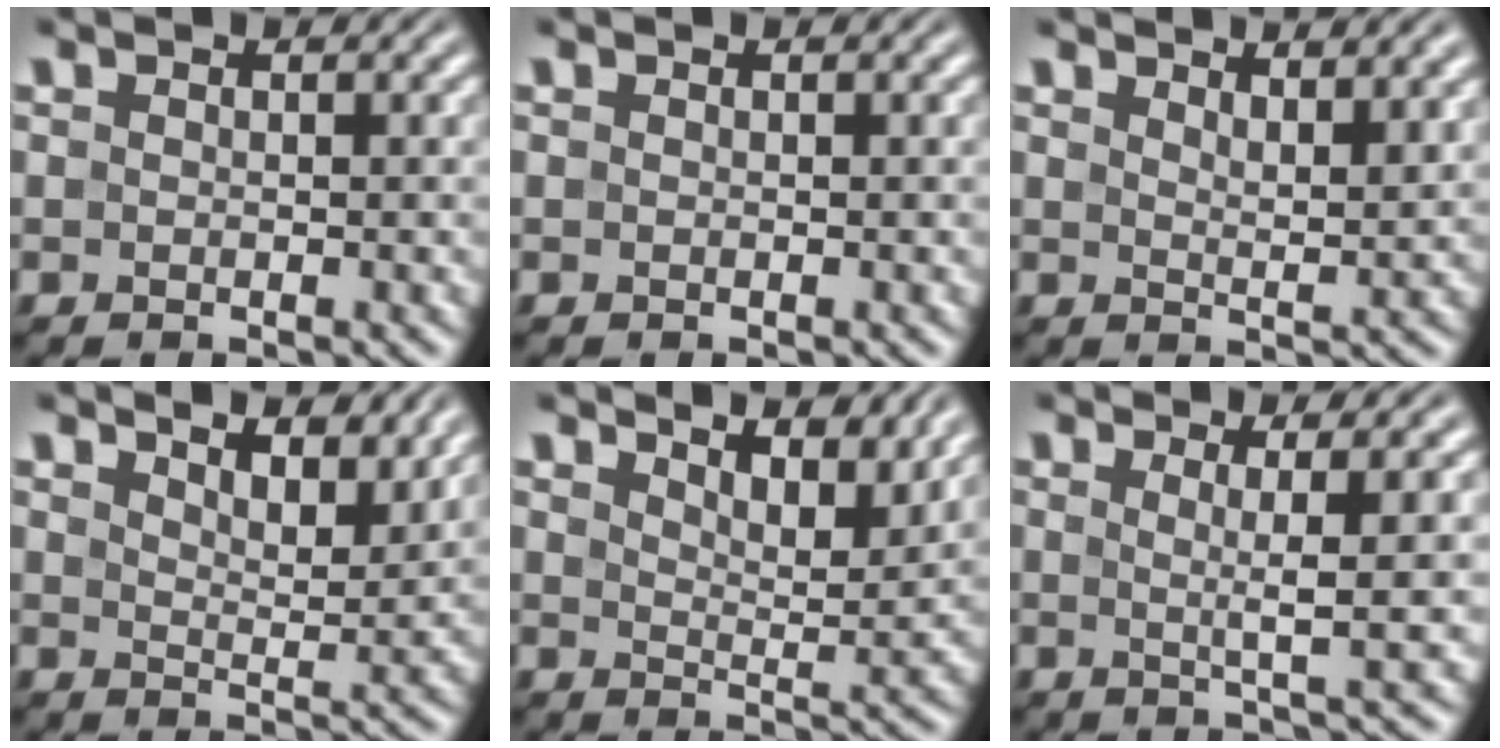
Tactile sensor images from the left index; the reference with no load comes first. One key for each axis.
{"total": 0.0}
{"total": 3.5, "fx": 2.8, "fy": 0.8, "fz": 2.0, "tx": -0.022, "ty": 0.005, "tz": 0.042}
{"total": 6.0, "fx": 4.6, "fy": 1.9, "fz": 3.4, "tx": -0.033, "ty": 0.003, "tz": 0.051}
{"total": 6.6, "fx": 5.2, "fy": 1.8, "fz": 3.5, "tx": -0.034, "ty": 0.004, "tz": 0.056}
{"total": 3.3, "fx": 0.8, "fy": 0.4, "fz": 3.2, "tx": -0.054, "ty": -0.001, "tz": 0.009}